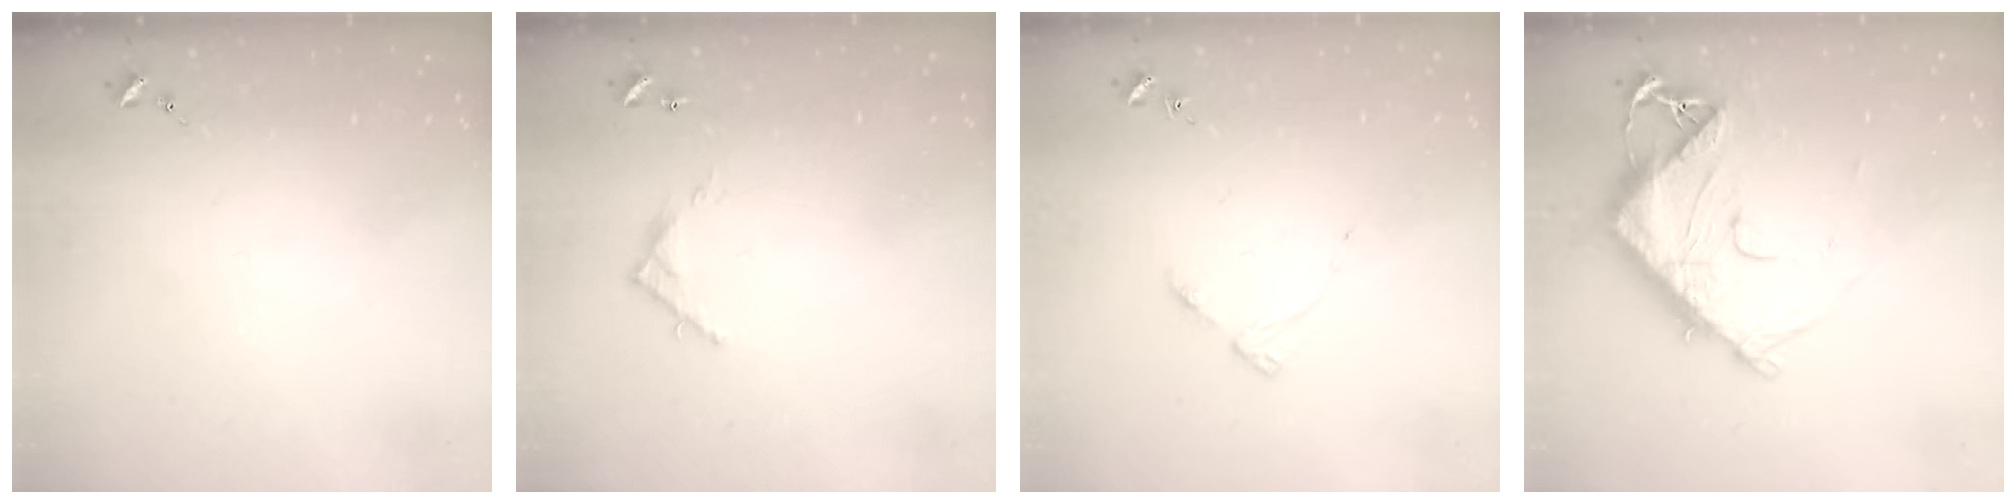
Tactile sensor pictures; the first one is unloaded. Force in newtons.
{"total": 5.5, "press": 5.5, "slide": 0.3}
{"total": 3.3, "press": 3.3, "slide": 0.4}
{"total": 13.6, "press": 13.5, "slide": 1.4}